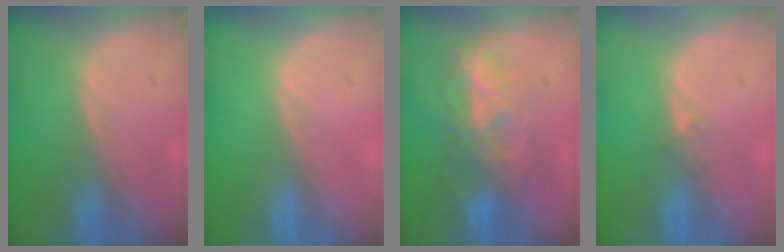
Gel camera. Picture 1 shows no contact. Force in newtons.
{"total": 0.0}
{"total": 6.8, "press": 6.6, "slide": 1.5}
{"total": 1.2, "press": 0.9, "slide": 0.9}